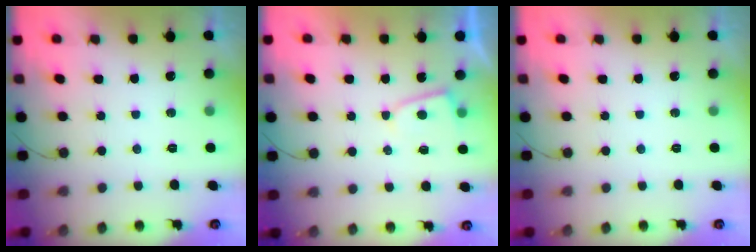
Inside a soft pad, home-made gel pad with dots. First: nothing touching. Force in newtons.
{"total": 3.7, "press": 3.7, "slide": 0.3}
{"total": 0.0}